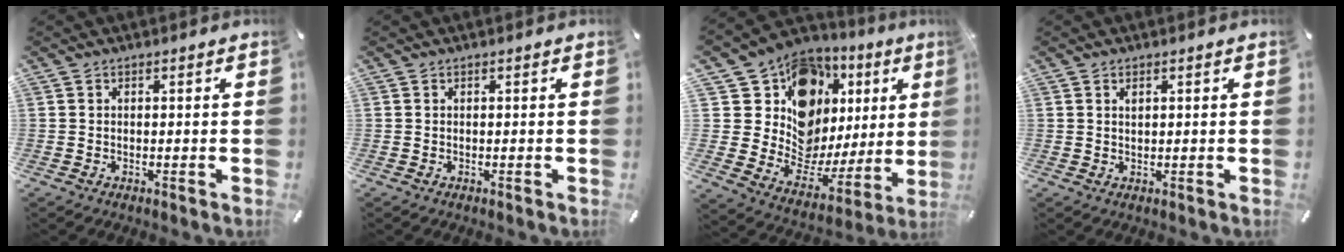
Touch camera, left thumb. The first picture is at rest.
{"total": 0.0}
{"total": 14.6, "force": [7.9, 10.8, 5.8], "torque": [-0.091, -0.089, 0.157]}
{"total": 1.1, "force": [0.5, 0.6, 0.7], "torque": [-0.015, 0.002, 0.009]}